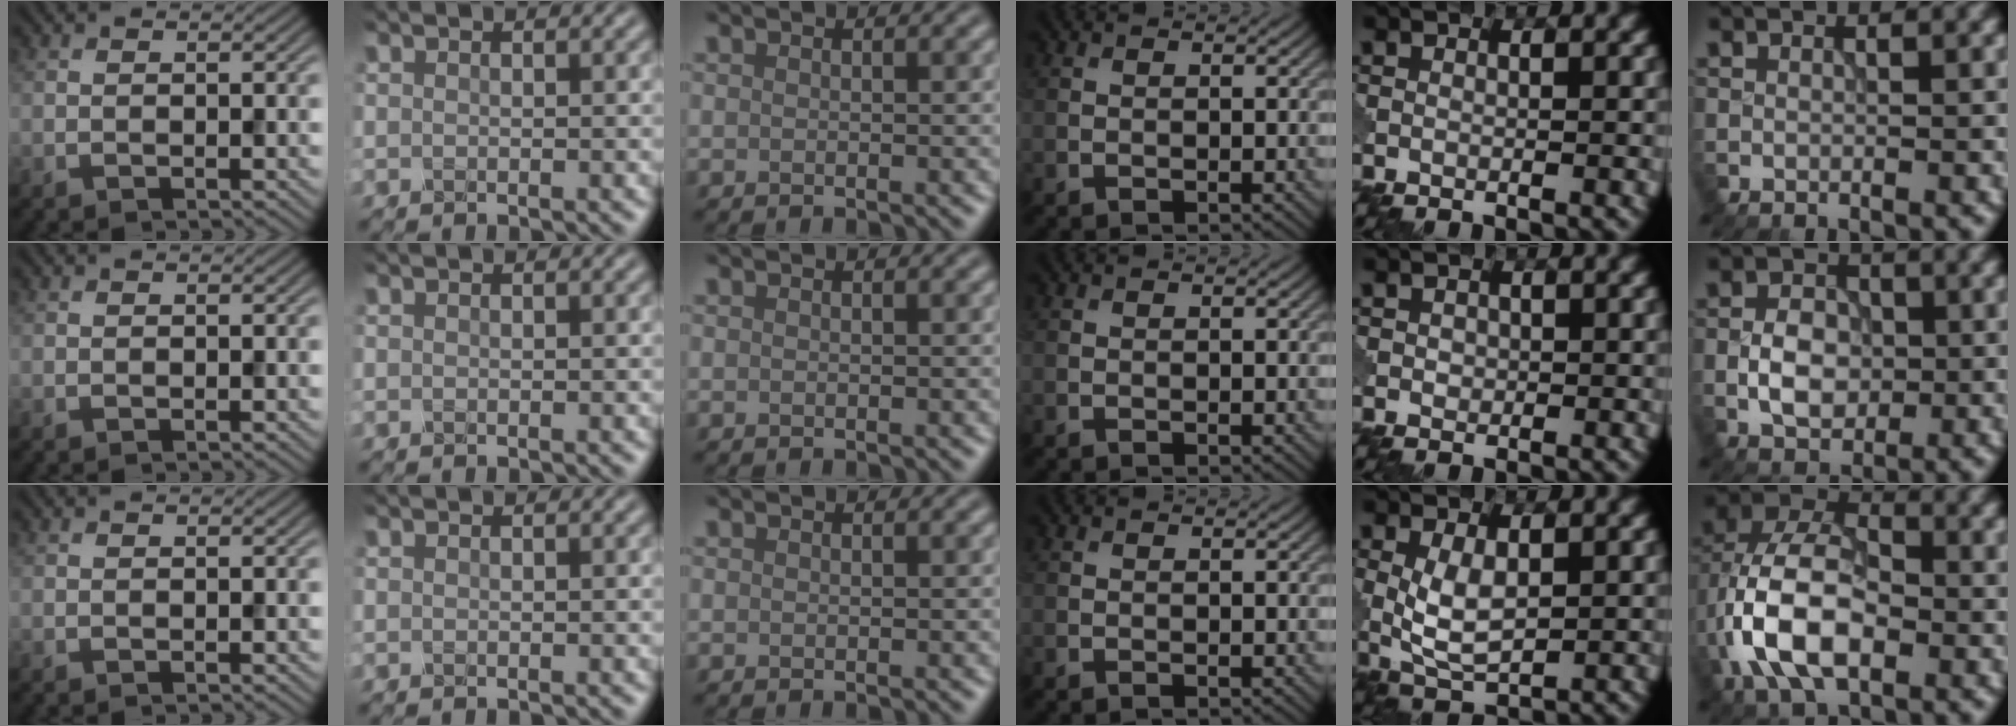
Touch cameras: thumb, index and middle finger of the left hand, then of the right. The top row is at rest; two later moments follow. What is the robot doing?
{"motion": "close", "object": "eyeshadow palette"}